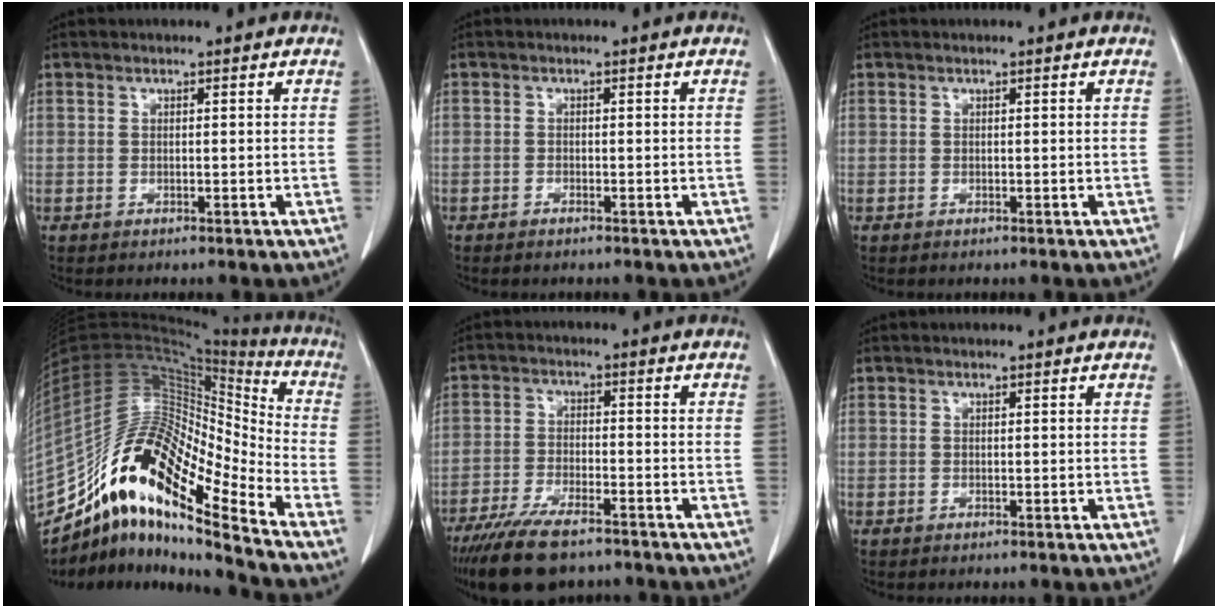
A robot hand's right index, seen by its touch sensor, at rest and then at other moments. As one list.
[{"total": 0.8, "force": [-0.7, 0.2, 0.3], "torque": [-0.009, 0.000, -0.010]}, {"total": 0.0}, {"total": 20.3, "force": [-14.4, 3.6, 13.7], "torque": [-0.275, 0.036, -0.265]}, {"total": 11.5, "force": [-8.9, 3.3, 6.4], "torque": [-0.112, -0.021, -0.149]}, {"total": 0.0}]